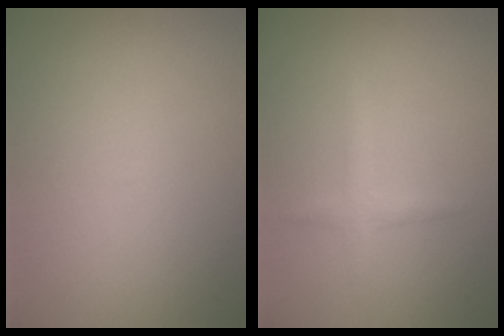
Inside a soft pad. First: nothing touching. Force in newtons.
{"total": 1.5, "press": 1.5, "slide": 0.1}